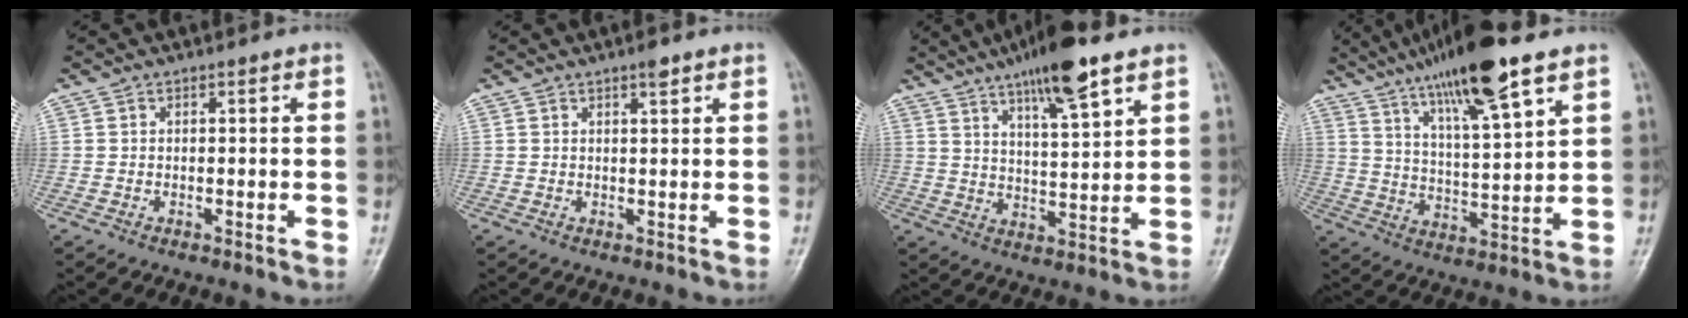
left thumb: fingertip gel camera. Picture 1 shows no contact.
{"total": 1.8, "force": [1.2, 0.5, 1.3], "torque": [-0.016, -0.005, 0.018]}
{"total": 13.2, "force": [8.4, 2.5, 9.9], "torque": [-0.152, -0.034, 0.139]}
{"total": 17.0, "force": [11.3, 2.3, 12.5], "torque": [-0.205, -0.046, 0.197]}